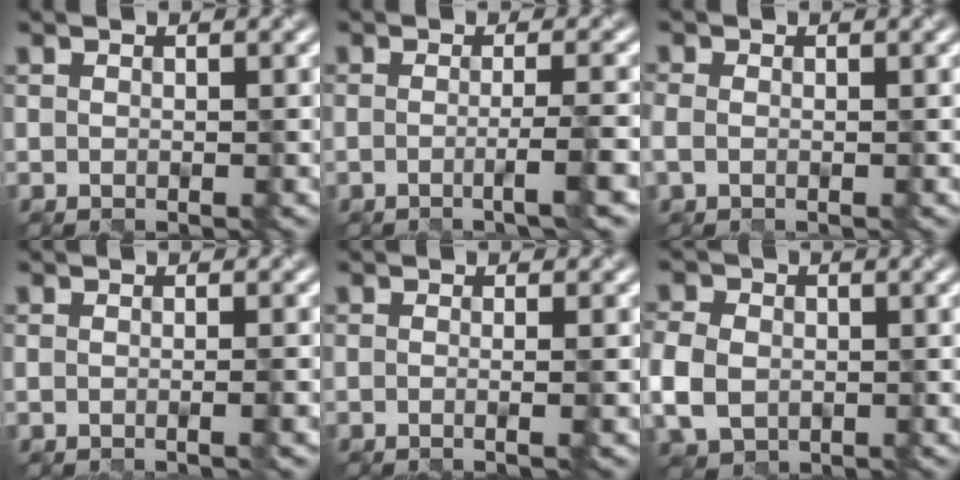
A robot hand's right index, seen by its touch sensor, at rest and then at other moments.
{"total": 2.9, "force": [-0.9, 0.5, 2.7], "torque": [-0.034, -0.002, -0.025]}
{"total": 1.0, "force": [-0.2, 0.8, 0.6], "torque": [-0.014, -0.004, -0.003]}
{"total": 0.8, "force": [-0.3, 0.1, 0.8], "torque": [-0.008, -0.003, -0.008]}
{"total": 2.3, "force": [0.0, 1.2, 2.0], "torque": [0.001, 0.000, -0.024]}
{"total": 5.0, "force": [-0.8, 4.1, 2.8], "torque": [-0.072, -0.005, -0.012]}